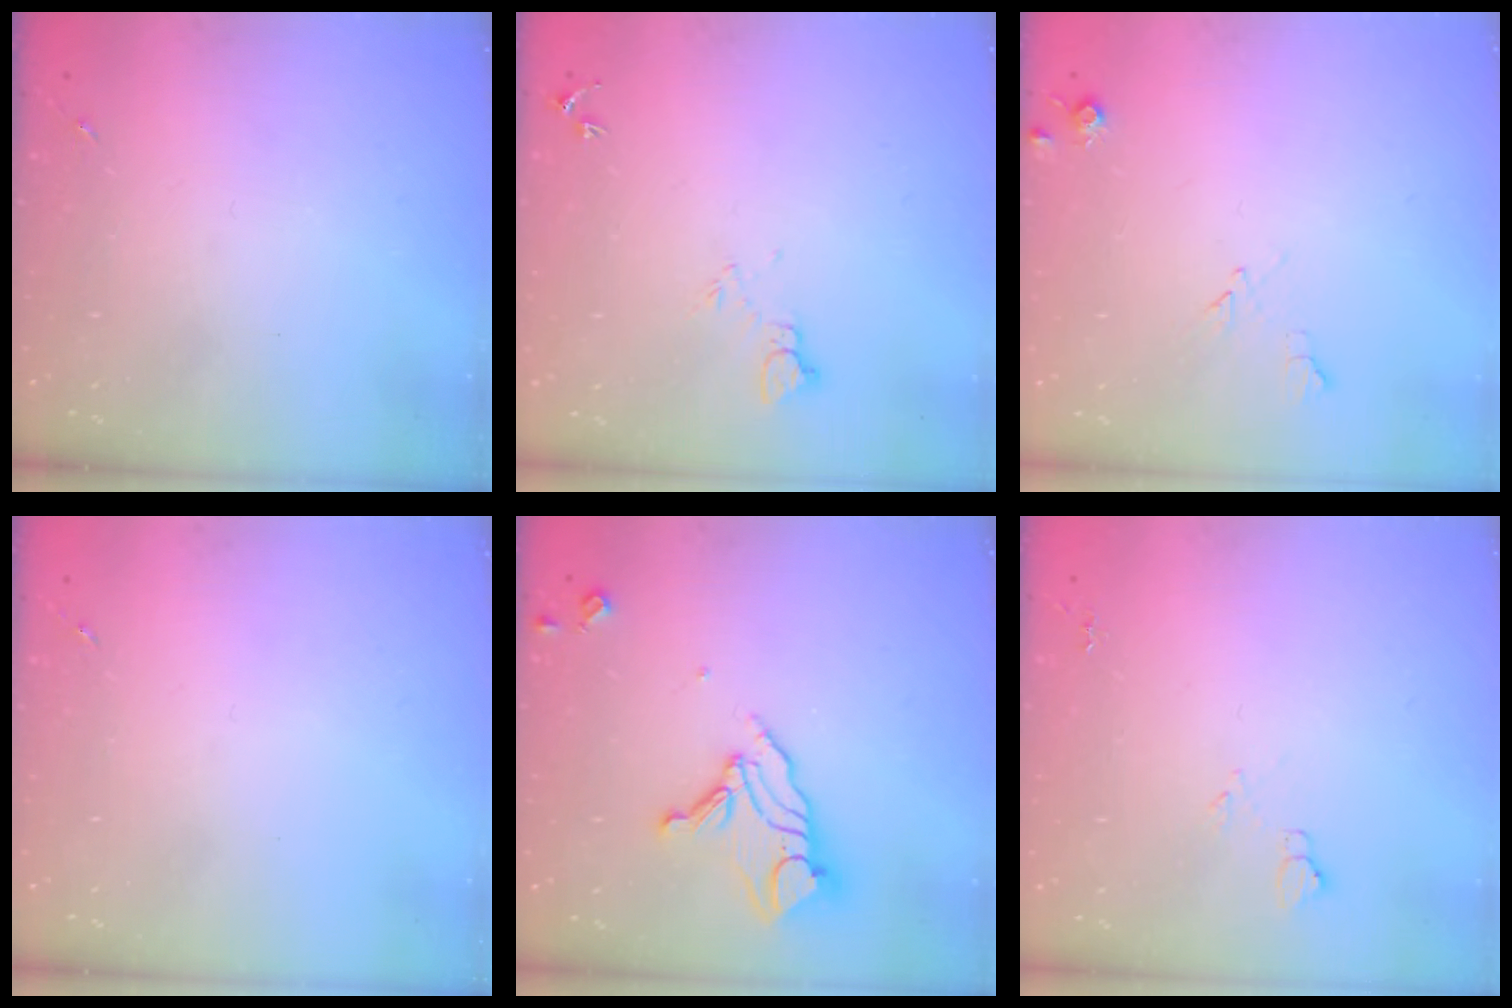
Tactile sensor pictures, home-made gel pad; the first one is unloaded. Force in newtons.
{"total": 5.6, "press": 5.6, "slide": 0.6}
{"total": 5.8, "press": 5.8, "slide": 0.8}
{"total": 0.0}
{"total": 12.2, "press": 12.1, "slide": 1.2}
{"total": 5.5, "press": 5.4, "slide": 0.7}